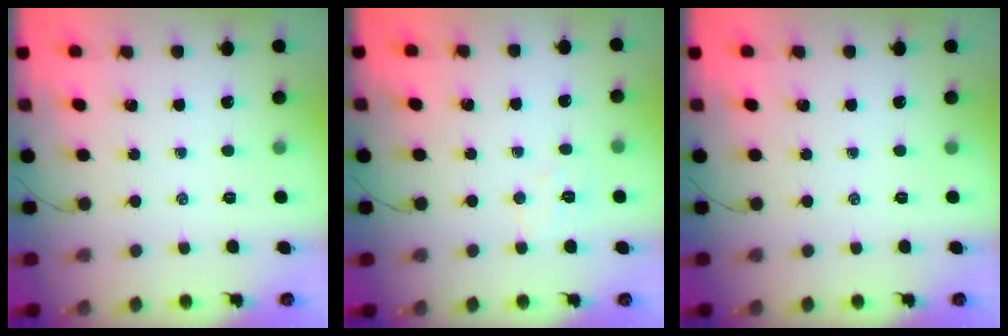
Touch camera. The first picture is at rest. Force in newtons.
{"total": 4.4, "press": 4.3, "slide": 0.9}
{"total": 0.0}